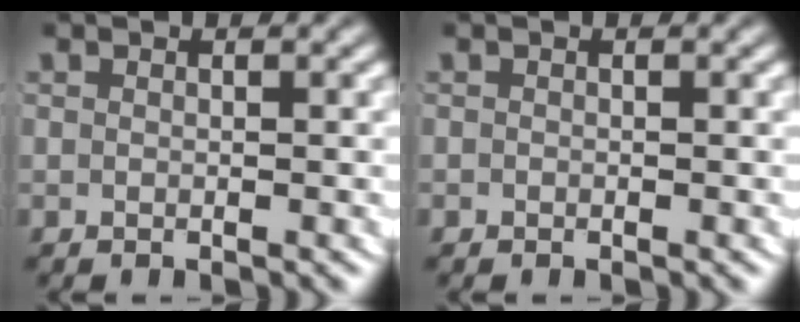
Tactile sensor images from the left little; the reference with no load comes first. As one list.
[{"total": 0.0}]